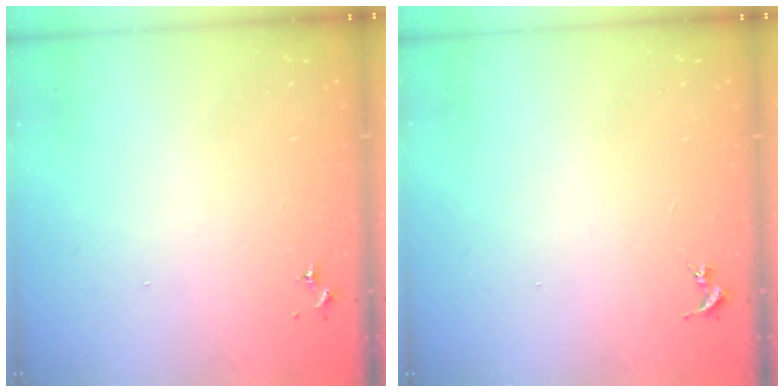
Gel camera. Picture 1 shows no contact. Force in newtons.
{"total": 0.0}